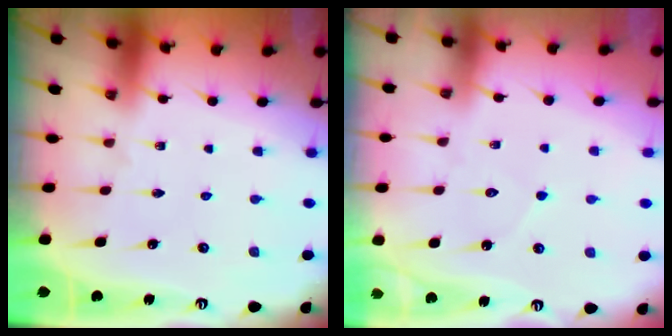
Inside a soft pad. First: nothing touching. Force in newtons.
{"total": 4.3, "press": 4.3, "slide": 0.4}